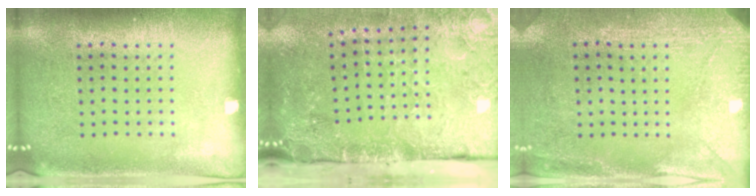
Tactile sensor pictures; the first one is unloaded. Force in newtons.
{"total": 4.7, "press": 3.7, "slide": 2.8}
{"total": 2.9, "press": 2.3, "slide": 1.8}